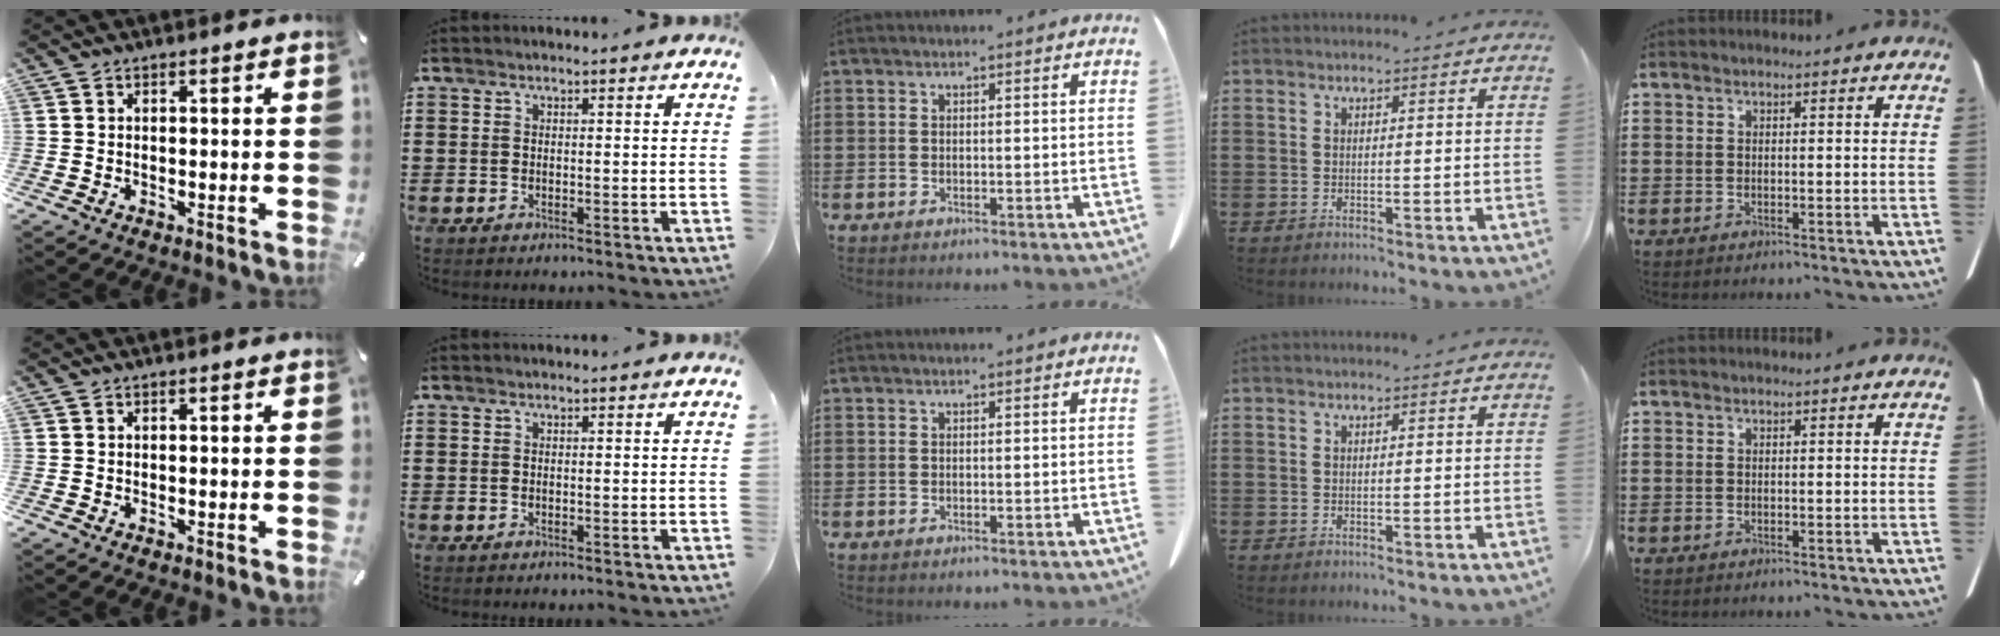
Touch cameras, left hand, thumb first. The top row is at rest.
{}